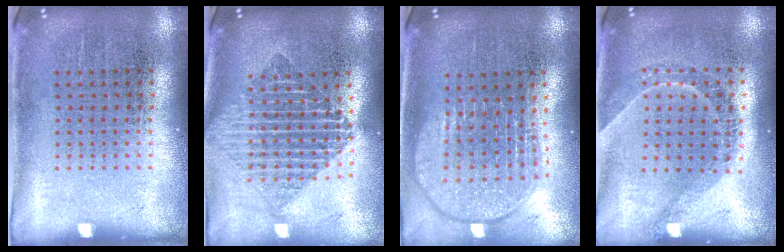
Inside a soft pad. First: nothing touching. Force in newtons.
{"total": 1.9, "press": 1.6, "slide": 1.0}
{"total": 1.9, "press": 1.5, "slide": 1.1}
{"total": 1.3, "press": 1.1, "slide": 0.6}